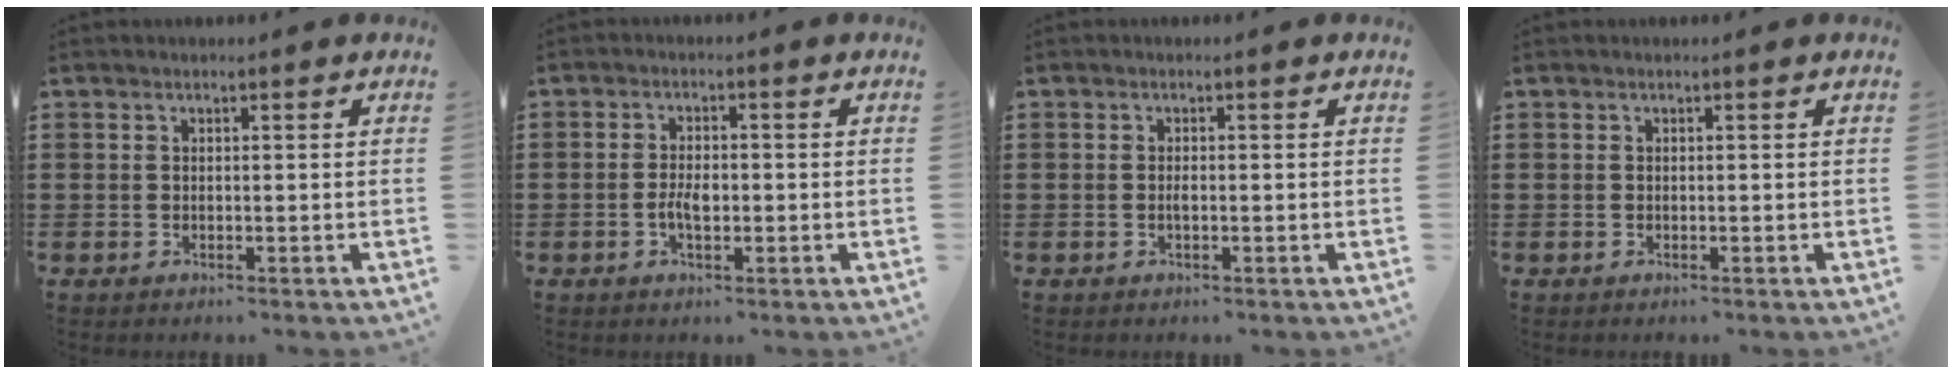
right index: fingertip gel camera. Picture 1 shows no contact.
{"total": 2.8, "force": [-0.6, 1.2, 2.5], "torque": [-0.054, -0.001, -0.013]}
{"total": 0.8, "force": [-0.1, 0.1, 0.8], "torque": [-0.017, -0.005, -0.001]}
{"total": 0.0}